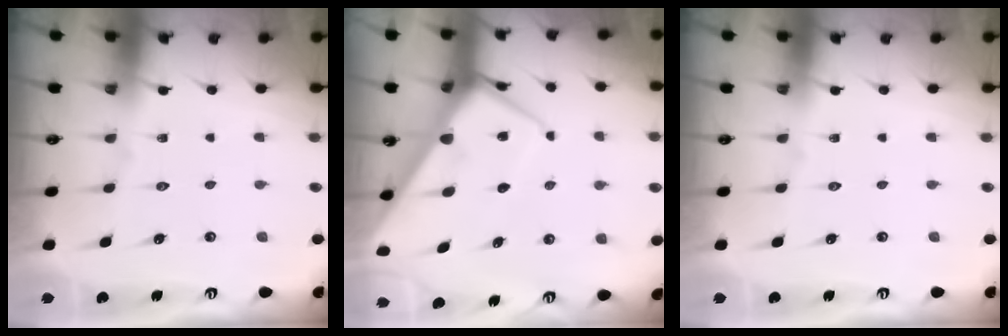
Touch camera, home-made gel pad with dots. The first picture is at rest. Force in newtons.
{"total": 8.5, "press": 8.4, "slide": 0.6}
{"total": 0.0}